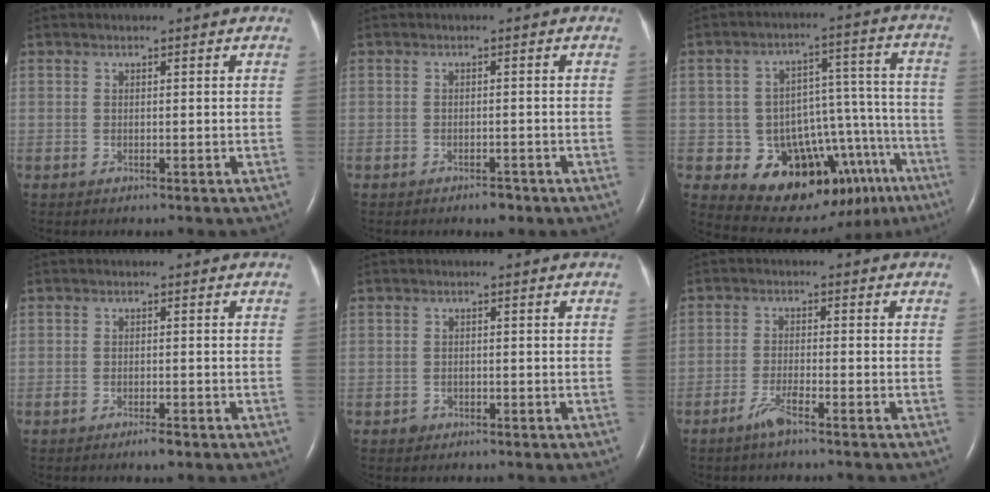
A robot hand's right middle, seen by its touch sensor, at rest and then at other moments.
{"total": 1.8, "force": [-1.4, 0.8, 0.9], "torque": [-0.013, 0.001, -0.015]}
{"total": 17.5, "force": [-10.4, 10.4, 9.5], "torque": [-0.084, 0.088, -0.135]}
{"total": 2.0, "force": [-1.4, 0.5, 1.3], "torque": [-0.025, -0.001, -0.022]}
{"total": 1.1, "force": [-0.7, 0.9, 0.0], "torque": [0.000, 0.004, -0.011]}
{"total": 3.1, "force": [-2.4, 0.1, 2.0], "torque": [-0.050, -0.004, -0.048]}